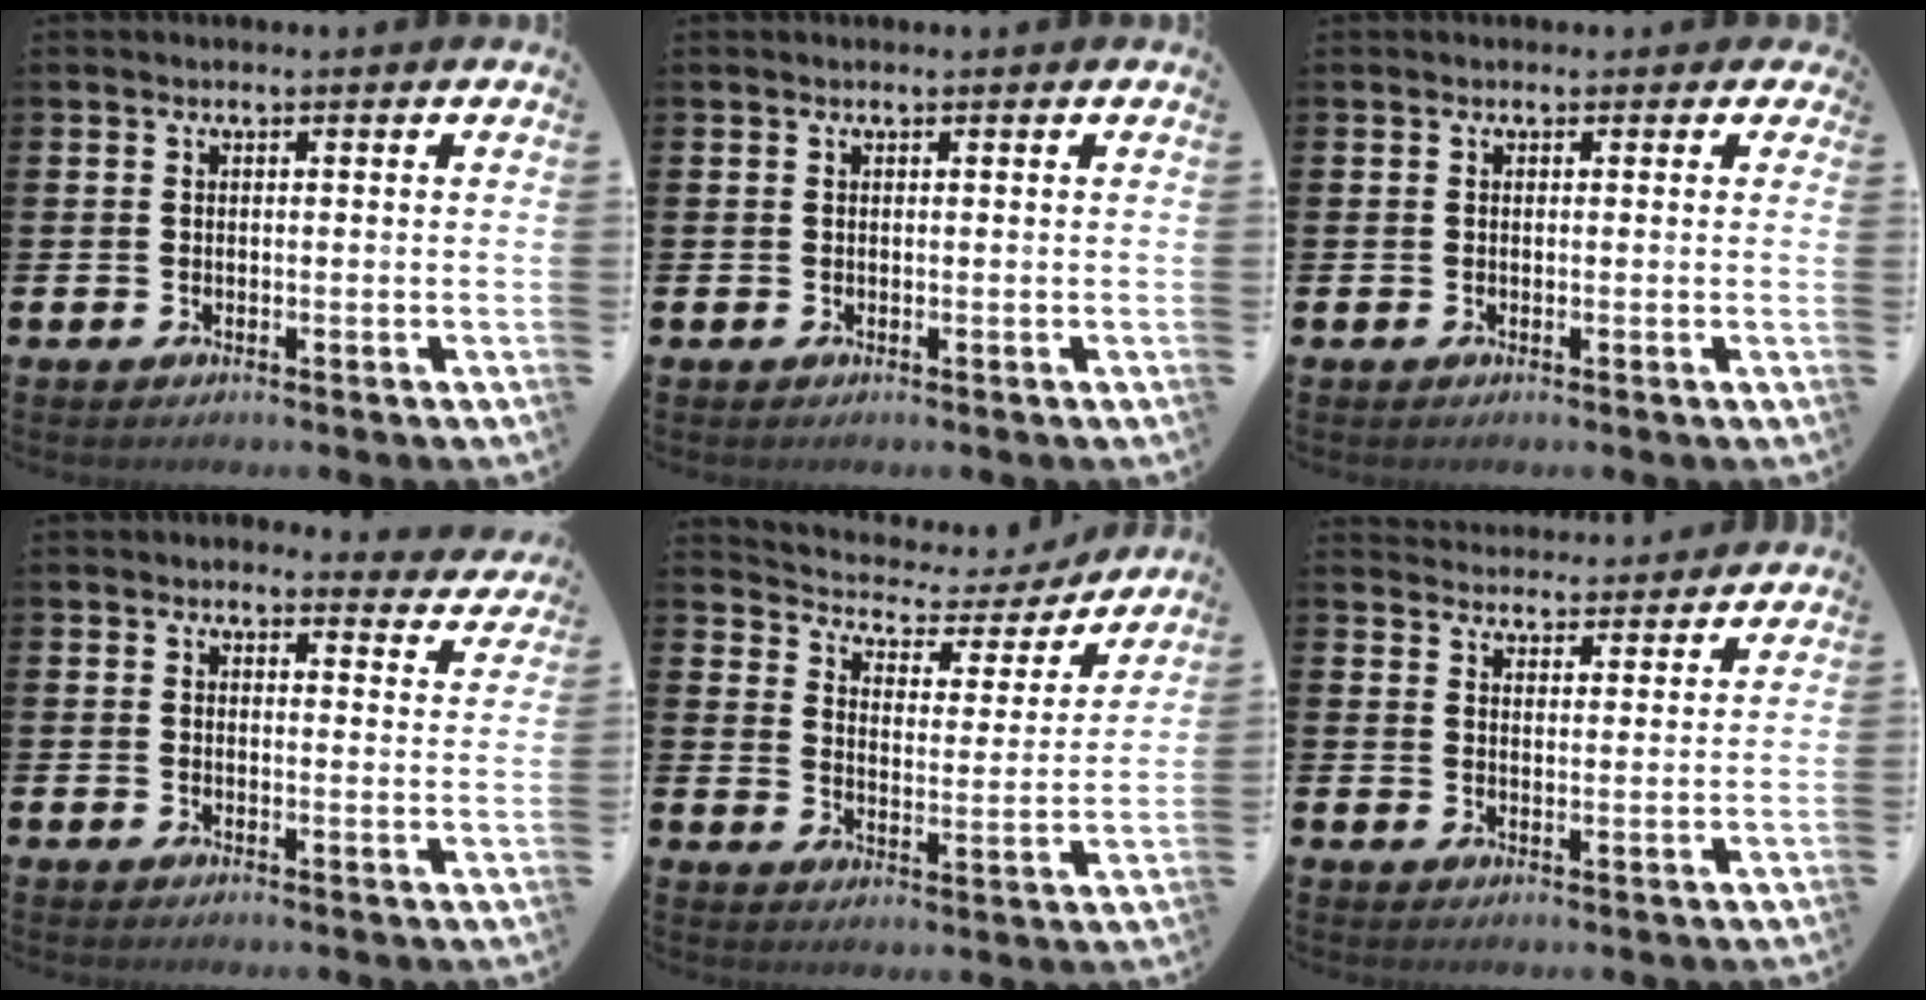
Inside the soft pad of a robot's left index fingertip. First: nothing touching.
{"total": 0.0}
{"total": 0.7, "force": [0.1, 0.6, 0.2], "torque": [0.000, 0.010, -0.002]}
{"total": 2.8, "force": [2.7, 0.8, 0.2], "torque": [-0.003, -0.014, 0.045]}
{"total": 4.3, "force": [3.8, 1.9, 0.7], "torque": [-0.043, -0.030, 0.055]}
{"total": 4.0, "force": [4.0, 0.7, -0.3], "torque": [-0.003, -0.026, 0.072]}